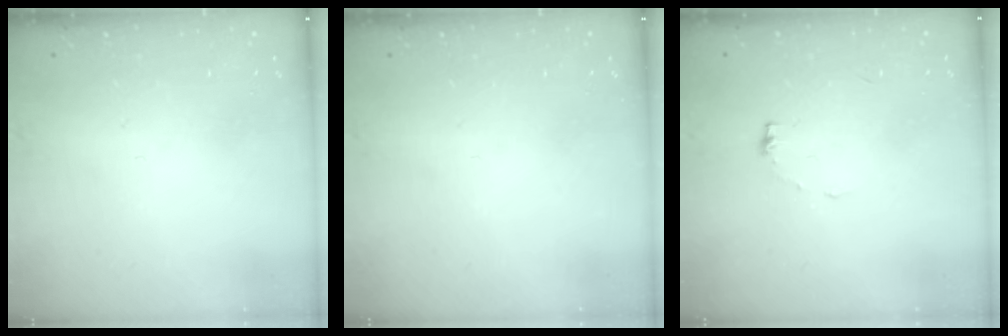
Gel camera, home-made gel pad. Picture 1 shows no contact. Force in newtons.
{"total": 0.0}
{"total": 5.5, "press": 5.5, "slide": 0.5}